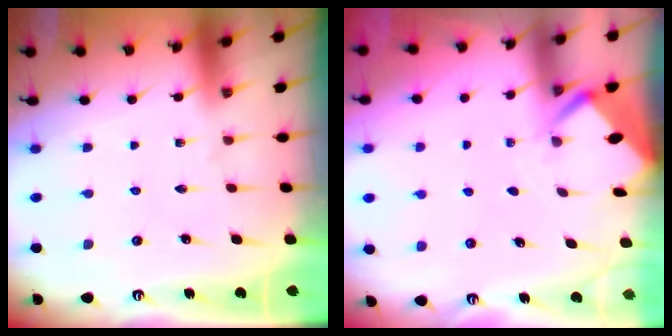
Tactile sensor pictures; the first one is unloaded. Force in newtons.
{"total": 2.7, "press": 2.7, "slide": 0.2}